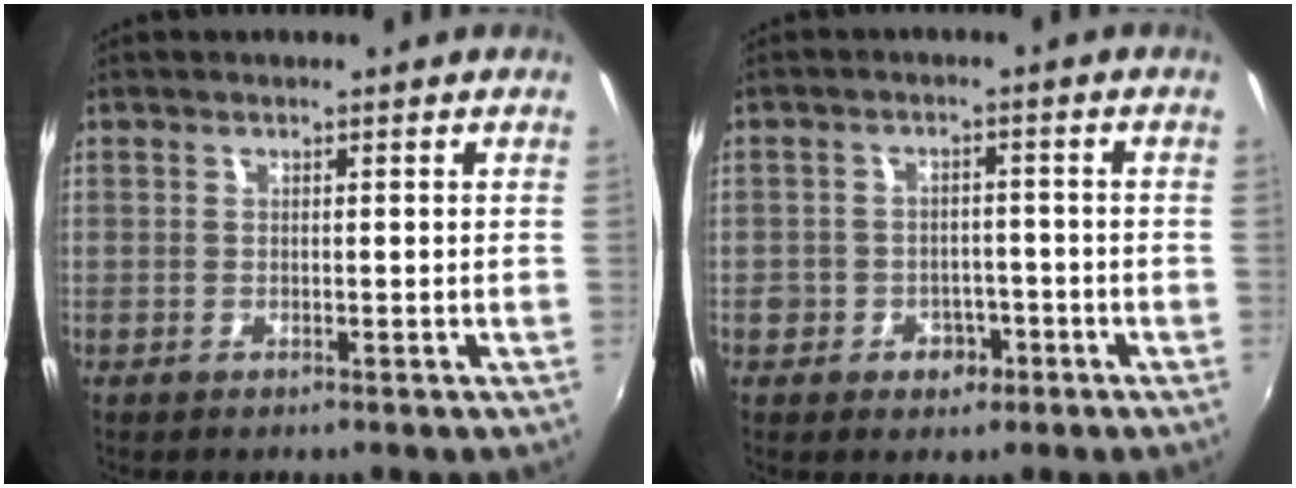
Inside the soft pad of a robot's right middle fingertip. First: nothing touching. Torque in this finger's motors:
{"motor_torque": [0.38, -0.33, 0.02, 0.03]}